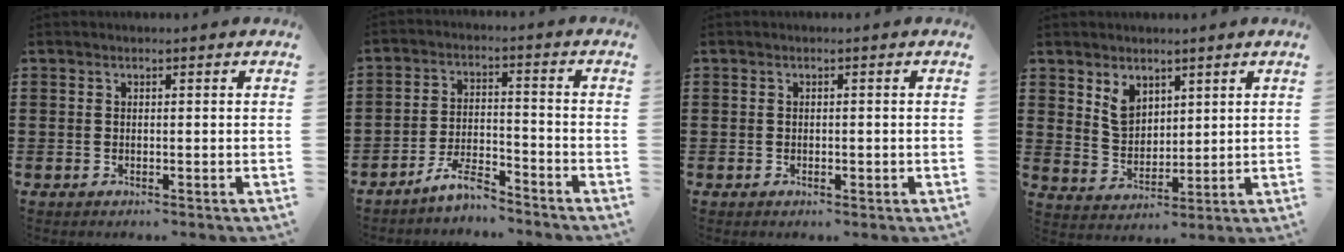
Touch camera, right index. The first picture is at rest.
{"total": 5.8, "force": [-5.4, 1.0, 2.1], "torque": [-0.048, 0.006, -0.105]}
{"total": 0.6, "force": [-0.2, 0.3, 0.5], "torque": [-0.010, 0.000, -0.003]}
{"total": 5.0, "force": [3.0, 3.4, 2.0], "torque": [-0.053, 0.008, 0.058]}